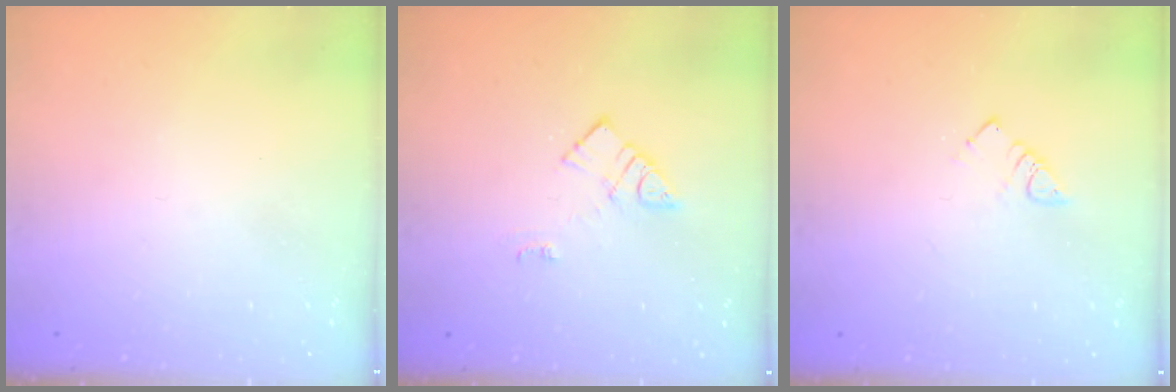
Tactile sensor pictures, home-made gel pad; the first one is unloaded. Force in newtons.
{"total": 8.5, "press": 8.5, "slide": 0.6}
{"total": 2.9, "press": 2.9, "slide": 0.5}